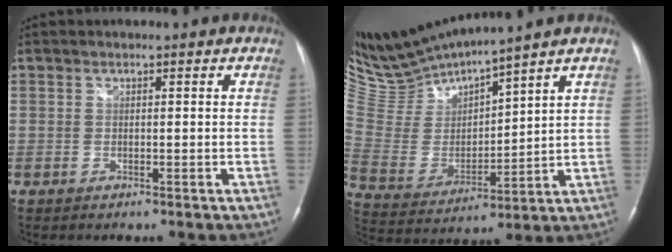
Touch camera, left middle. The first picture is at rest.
{"total": 12.3, "force": [12.0, -0.7, 2.6], "torque": [-0.077, -0.007, 0.258]}